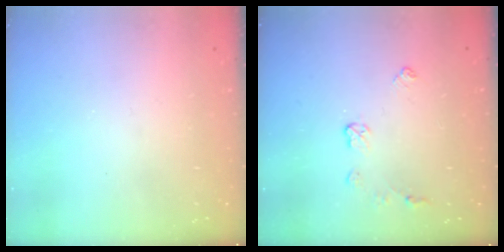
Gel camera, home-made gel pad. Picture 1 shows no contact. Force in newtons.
{"total": 5.3, "press": 5.2, "slide": 0.8}